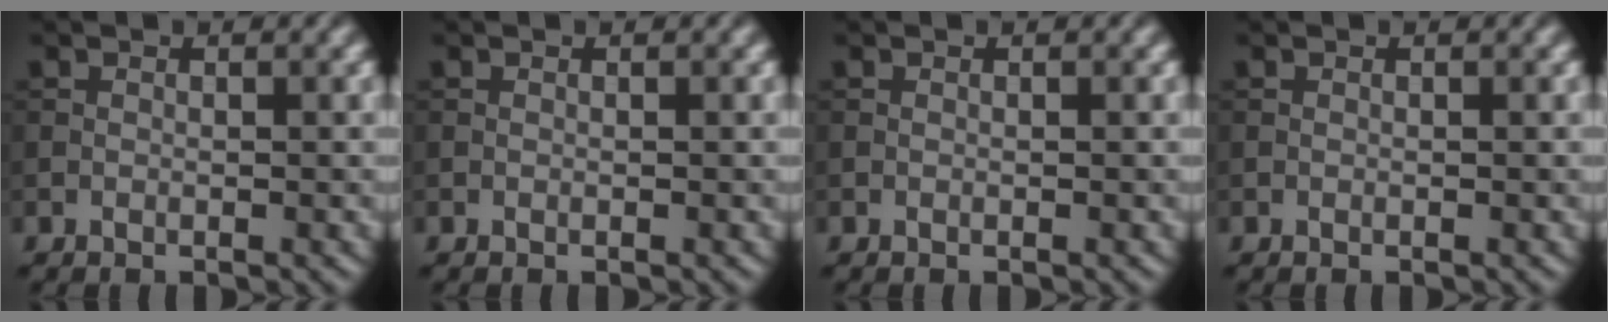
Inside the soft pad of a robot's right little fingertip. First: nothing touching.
{"total": 0.0}
{"total": 0.0}
{"total": 0.0}